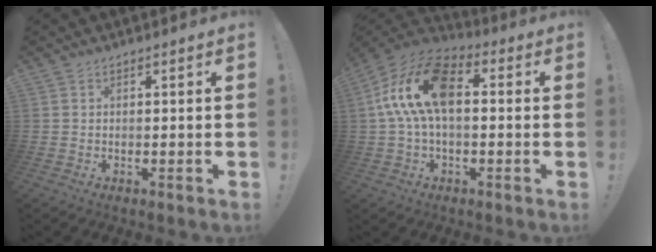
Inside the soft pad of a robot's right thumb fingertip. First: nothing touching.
{"total": 17.2, "force": [2.5, 9.3, 14.3], "torque": [-0.265, 0.008, 0.045]}